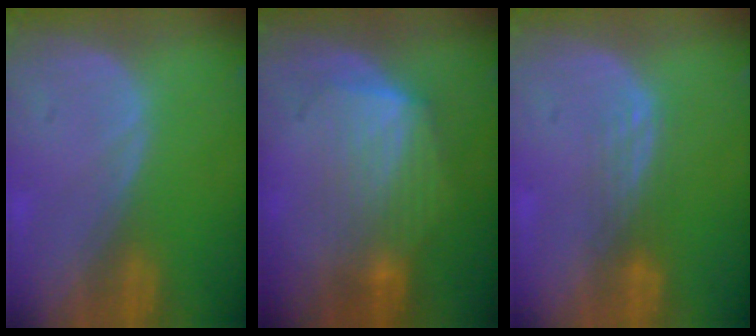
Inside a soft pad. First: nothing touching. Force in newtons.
{"total": 6.7, "press": 6.7, "slide": 0.7}
{"total": 3.0, "press": 2.5, "slide": 1.7}